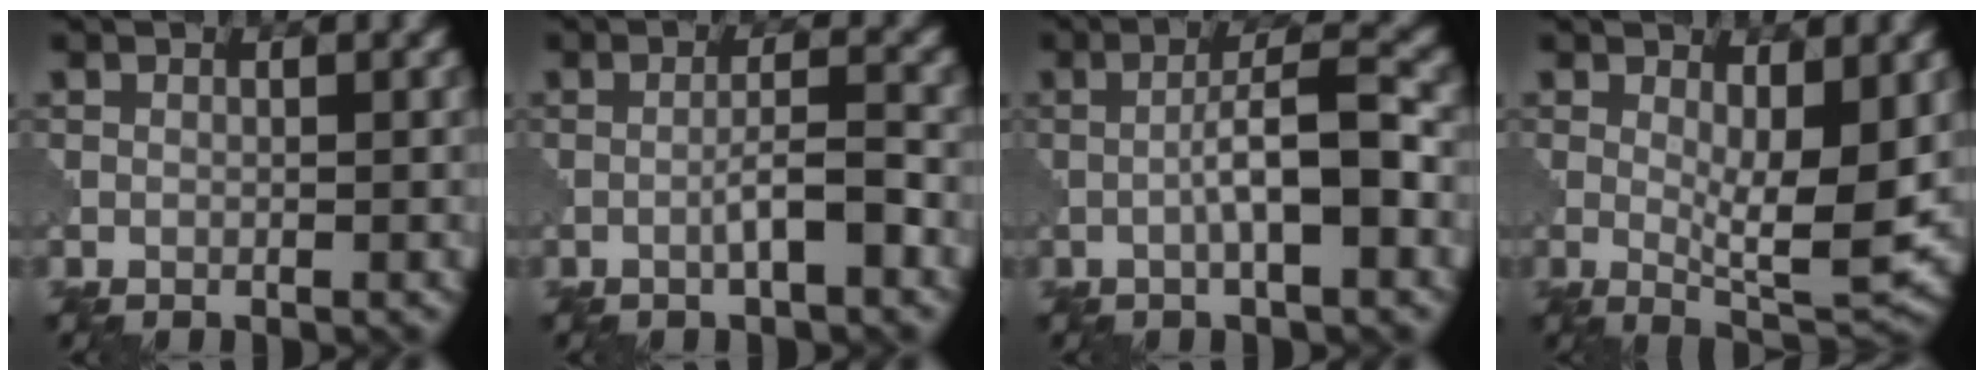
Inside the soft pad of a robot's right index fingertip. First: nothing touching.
{"total": 2.8, "force": [-1.1, 0.2, 2.6], "torque": [-0.043, 0.011, -0.022]}
{"total": 5.2, "force": [-1.1, 1.0, 5.0], "torque": [-0.083, 0.013, -0.023]}
{"total": 6.3, "force": [0.7, 1.8, 6.0], "torque": [-0.094, -0.017, 0.015]}